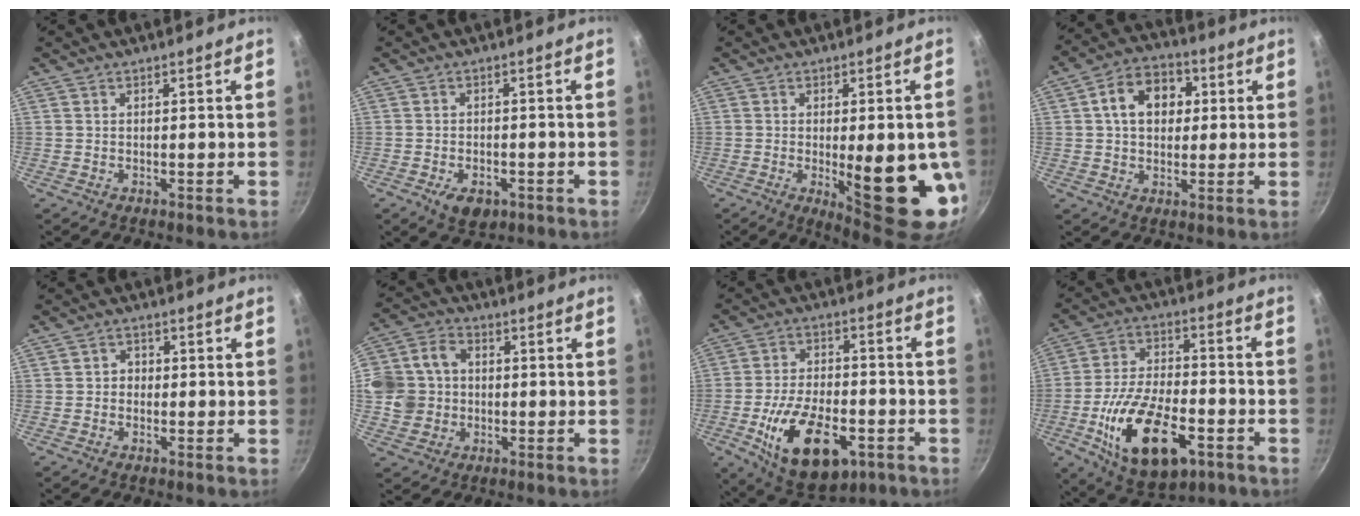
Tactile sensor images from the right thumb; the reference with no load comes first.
{"total": 5.3, "force": [-2.4, 3.2, 3.4], "torque": [-0.049, 0.010, -0.030]}
{"total": 17.3, "force": [-3.2, 5.0, 16.2], "torque": [-0.195, -0.010, -0.029]}
{"total": 11.3, "force": [2.4, 8.4, 7.2], "torque": [-0.085, 0.017, 0.024]}
{"total": 2.2, "force": [-0.2, 2.0, 0.9], "torque": [-0.002, 0.007, -0.008]}
{"total": 10.7, "force": [-0.1, 9.3, 5.2], "torque": [-0.070, 0.016, -0.013]}
{"total": 18.9, "force": [-7.0, 10.1, 14.3], "torque": [-0.223, 0.020, -0.106]}
{"total": 20.5, "force": [-7.5, 10.4, 15.9], "torque": [-0.271, 0.024, -0.123]}